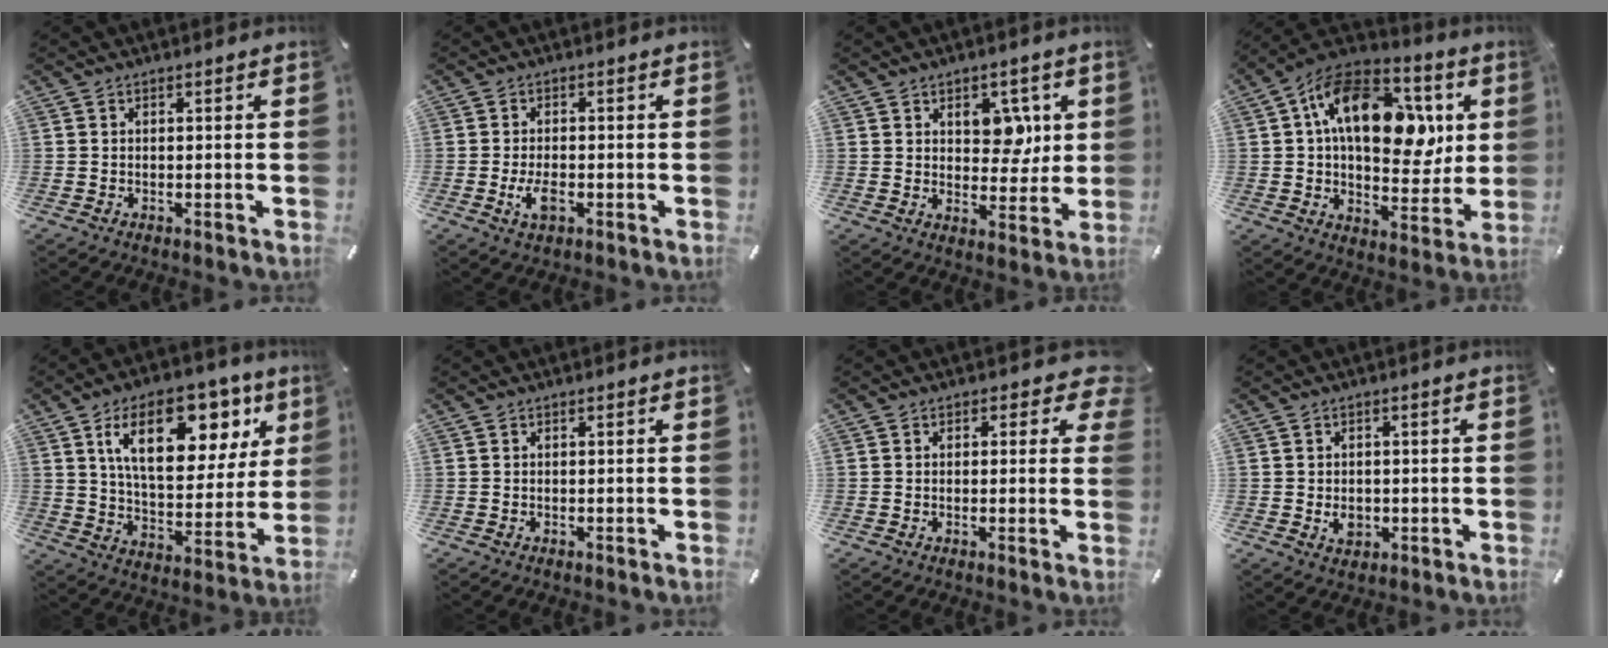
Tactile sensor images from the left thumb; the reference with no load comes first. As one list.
[{"total": 4.4, "force": [-1.4, 2.1, 3.6], "torque": [-0.080, 0.000, -0.025]}, {"total": 8.2, "force": [3.0, 5.9, 4.9], "torque": [-0.056, -0.008, 0.048]}, {"total": 21.2, "force": [5.6, 13.3, 15.5], "torque": [-0.240, -0.007, 0.098]}, {"total": 20.4, "force": [9.9, 10.9, 14.1], "torque": [-0.219, -0.028, 0.163]}, {"total": 0.0}, {"total": 4.8, "force": [2.0, 2.8, 3.3], "torque": [-0.031, -0.010, 0.027]}, {"total": 3.5, "force": [-0.6, 2.6, 2.2], "torque": [-0.038, -0.002, -0.014]}]